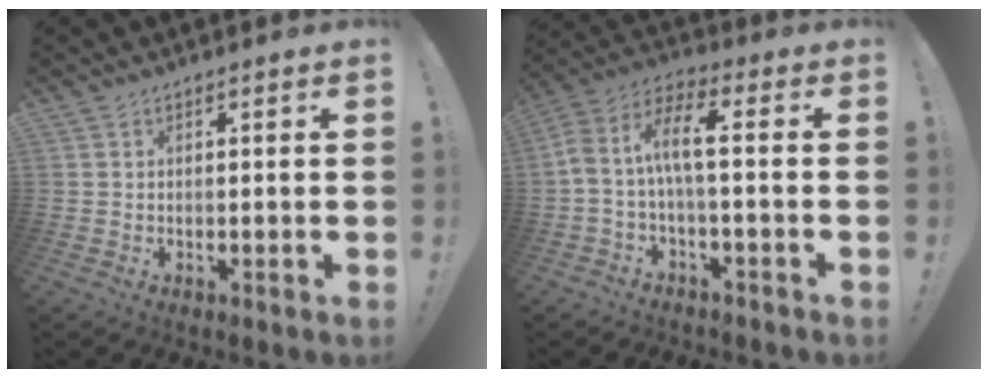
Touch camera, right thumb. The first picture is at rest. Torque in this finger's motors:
{"motor_torque": [0.32, 0.03, 1.26, -0.35, 0.44]}